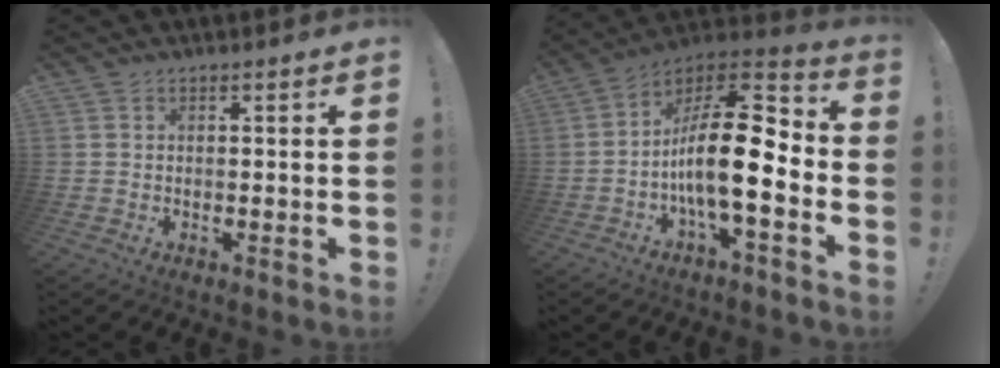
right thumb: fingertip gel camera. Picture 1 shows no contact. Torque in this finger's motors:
{"motor_torque": [1.37, 1.61, 1.52, -1.25, 0.48]}